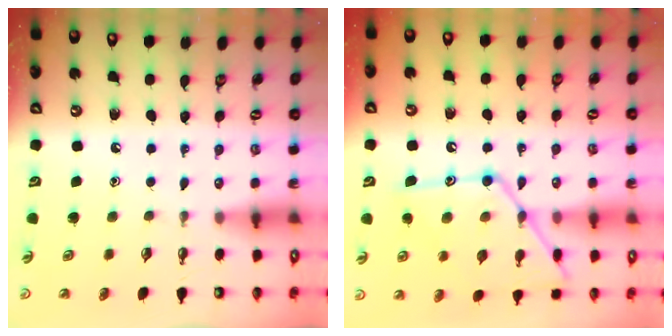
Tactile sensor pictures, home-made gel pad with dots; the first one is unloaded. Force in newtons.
{"total": 18.7, "press": 18.6, "slide": 1.6}